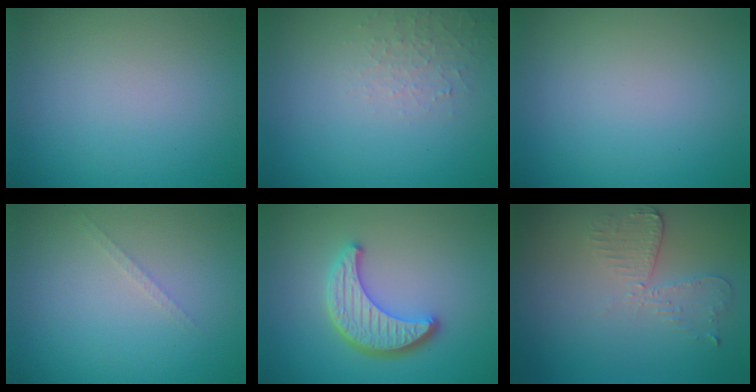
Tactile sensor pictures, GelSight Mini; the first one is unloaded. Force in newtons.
{"total": 1.8, "press": 1.8, "slide": 0.4}
{"total": 0.0}
{"total": 0.8, "press": 0.8, "slide": 0.0}
{"total": 4.6, "press": 3.8, "slide": 2.5}
{"total": 2.6, "press": 2.3, "slide": 1.3}